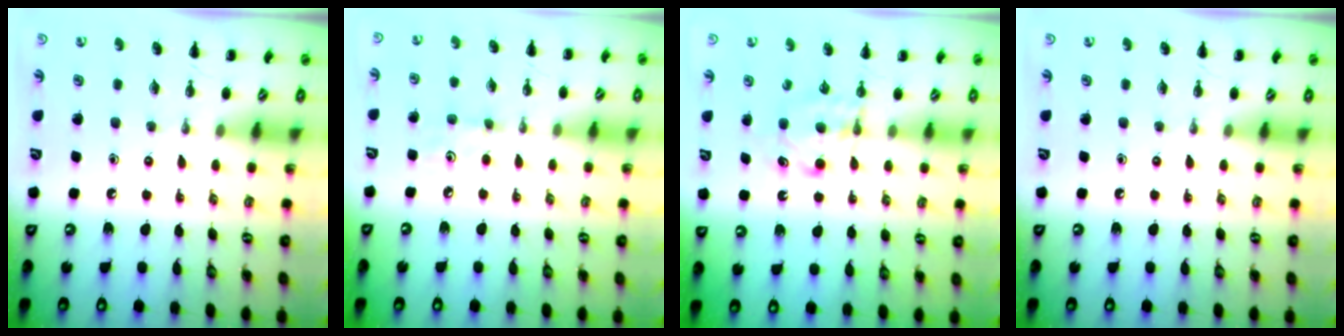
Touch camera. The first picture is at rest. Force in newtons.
{"total": 3.6, "press": 3.4, "slide": 1.3}
{"total": 5.3, "press": 5.2, "slide": 1.0}
{"total": 0.0}